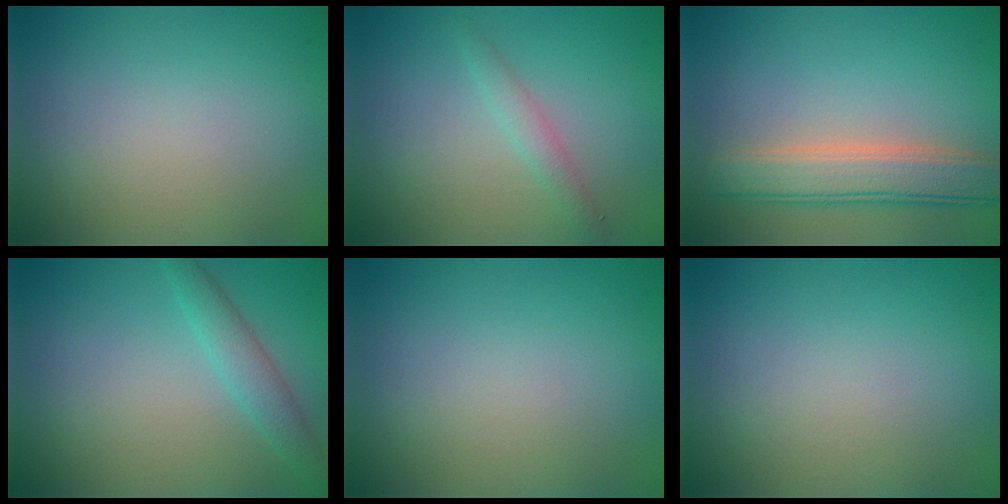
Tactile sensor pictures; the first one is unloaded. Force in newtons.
{"total": 1.1, "press": 1.1, "slide": 0.1}
{"total": 4.7, "press": 4.7, "slide": 0.5}
{"total": 2.3, "press": 2.3, "slide": 0.1}
{"total": 0.0}
{"total": 0.0}